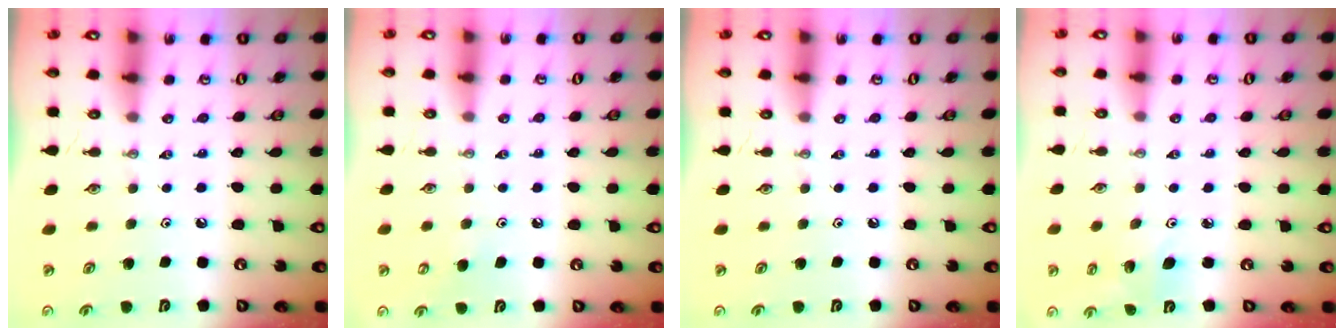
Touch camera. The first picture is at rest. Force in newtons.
{"total": 4.3, "press": 4.3, "slide": 0.3}
{"total": 0.0}
{"total": 3.6, "press": 3.0, "slide": 2.0}